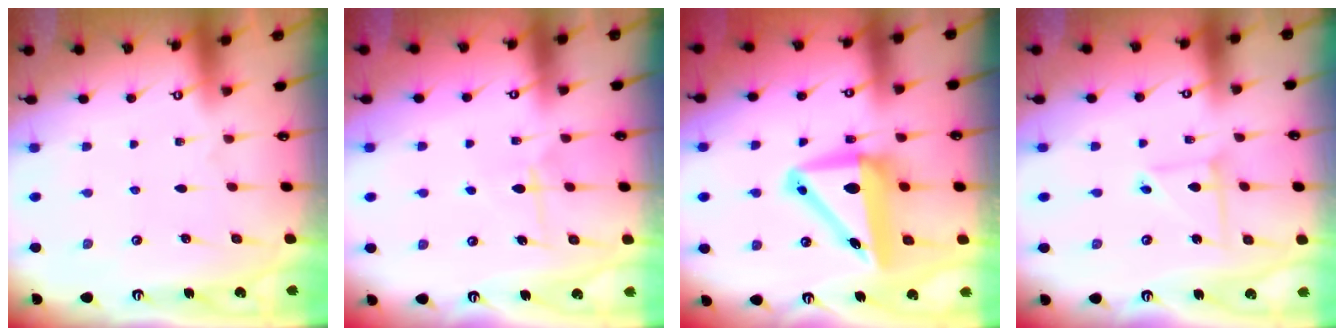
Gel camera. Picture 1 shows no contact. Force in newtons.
{"total": 7.0, "press": 7.0, "slide": 0.5}
{"total": 11.4, "press": 10.9, "slide": 3.5}
{"total": 4.6, "press": 4.6, "slide": 0.5}